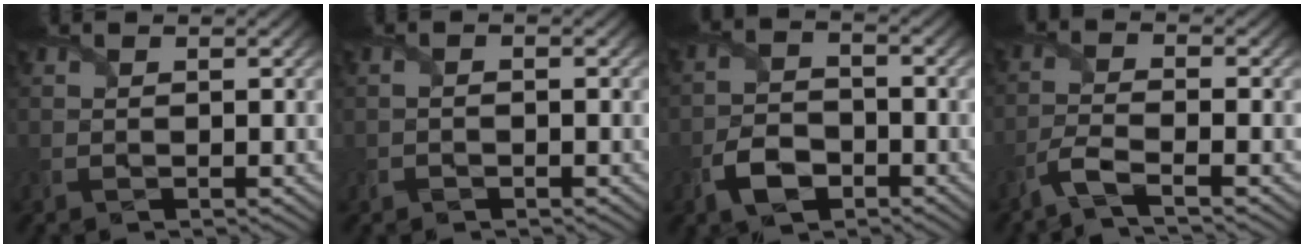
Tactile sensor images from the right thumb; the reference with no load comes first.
{"total": 0.8, "force": [-0.4, 0.4, 0.5], "torque": [-0.012, 0.000, -0.008]}
{"total": 5.4, "force": [-2.9, 3.2, 3.2], "torque": [-0.067, -0.004, -0.064]}
{"total": 3.9, "force": [-2.6, 0.6, 2.9], "torque": [-0.063, 0.000, -0.071]}